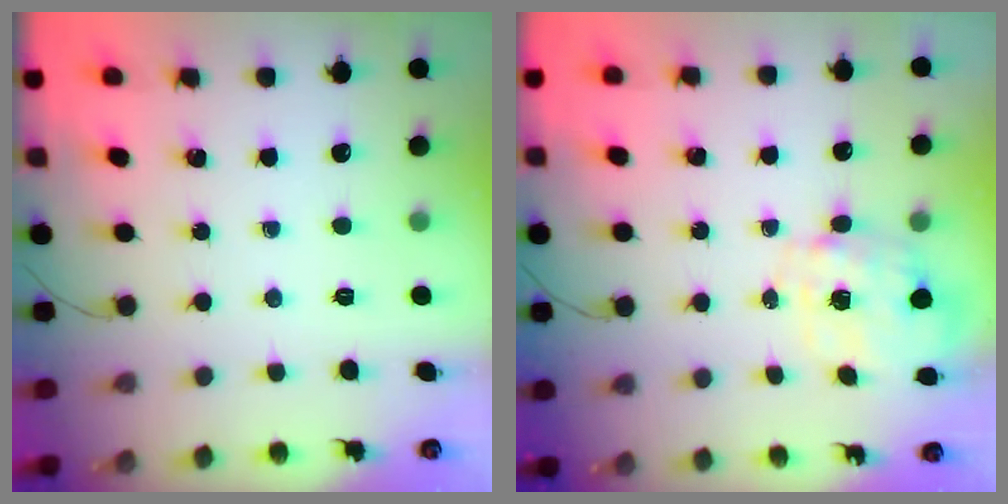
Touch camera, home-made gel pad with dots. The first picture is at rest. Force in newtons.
{"total": 2.9, "press": 2.7, "slide": 0.8}